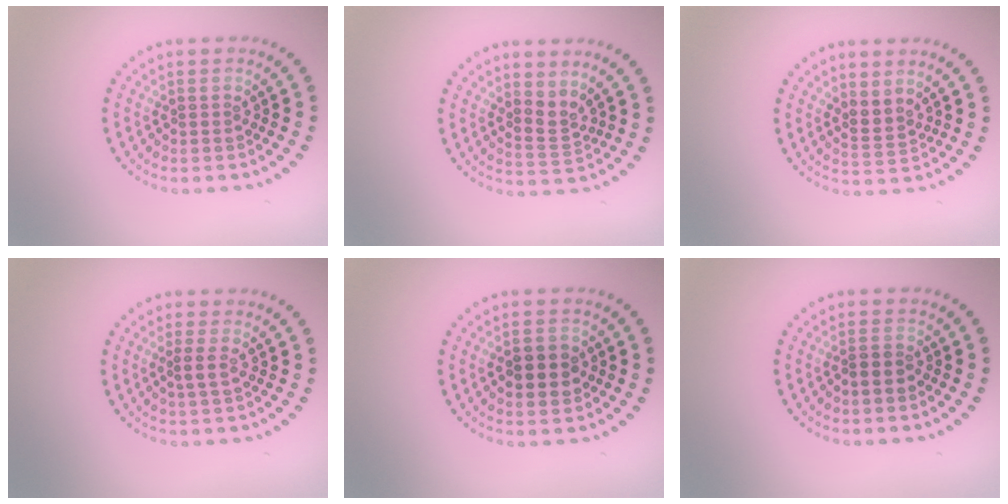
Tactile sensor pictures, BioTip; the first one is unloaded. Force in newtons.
{"total": 2.1, "press": 1.5, "slide": 1.5}
{"total": 2.0, "press": 1.4, "slide": 1.4}
{"total": 1.3, "press": 0.9, "slide": 0.8}
{"total": 3.7, "press": 3.7, "slide": 0.1}
{"total": 1.5, "press": 1.4, "slide": 0.7}